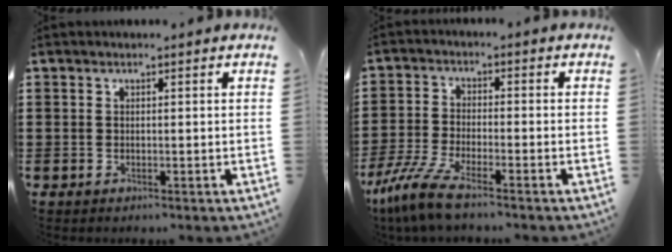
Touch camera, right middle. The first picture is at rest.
{"total": 6.8, "force": [-5.4, 0.7, 4.0], "torque": [-0.104, -0.017, -0.111]}